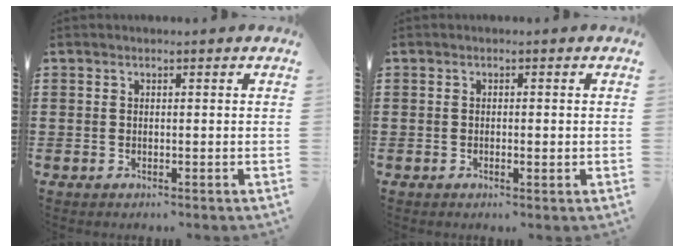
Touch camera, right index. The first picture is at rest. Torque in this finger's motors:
{"motor_torque": [-0.38, 0.46, -0.05, -0.01]}